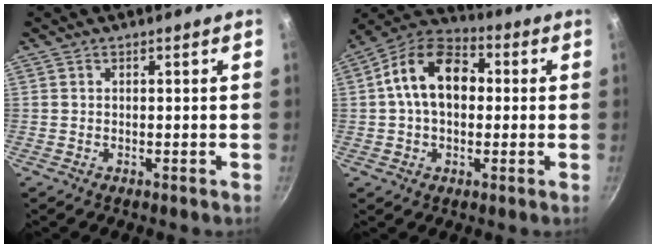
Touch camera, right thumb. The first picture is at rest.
{"total": 13.8, "force": [1.5, 9.3, 10.1], "torque": [-0.137, 0.030, 0.006]}